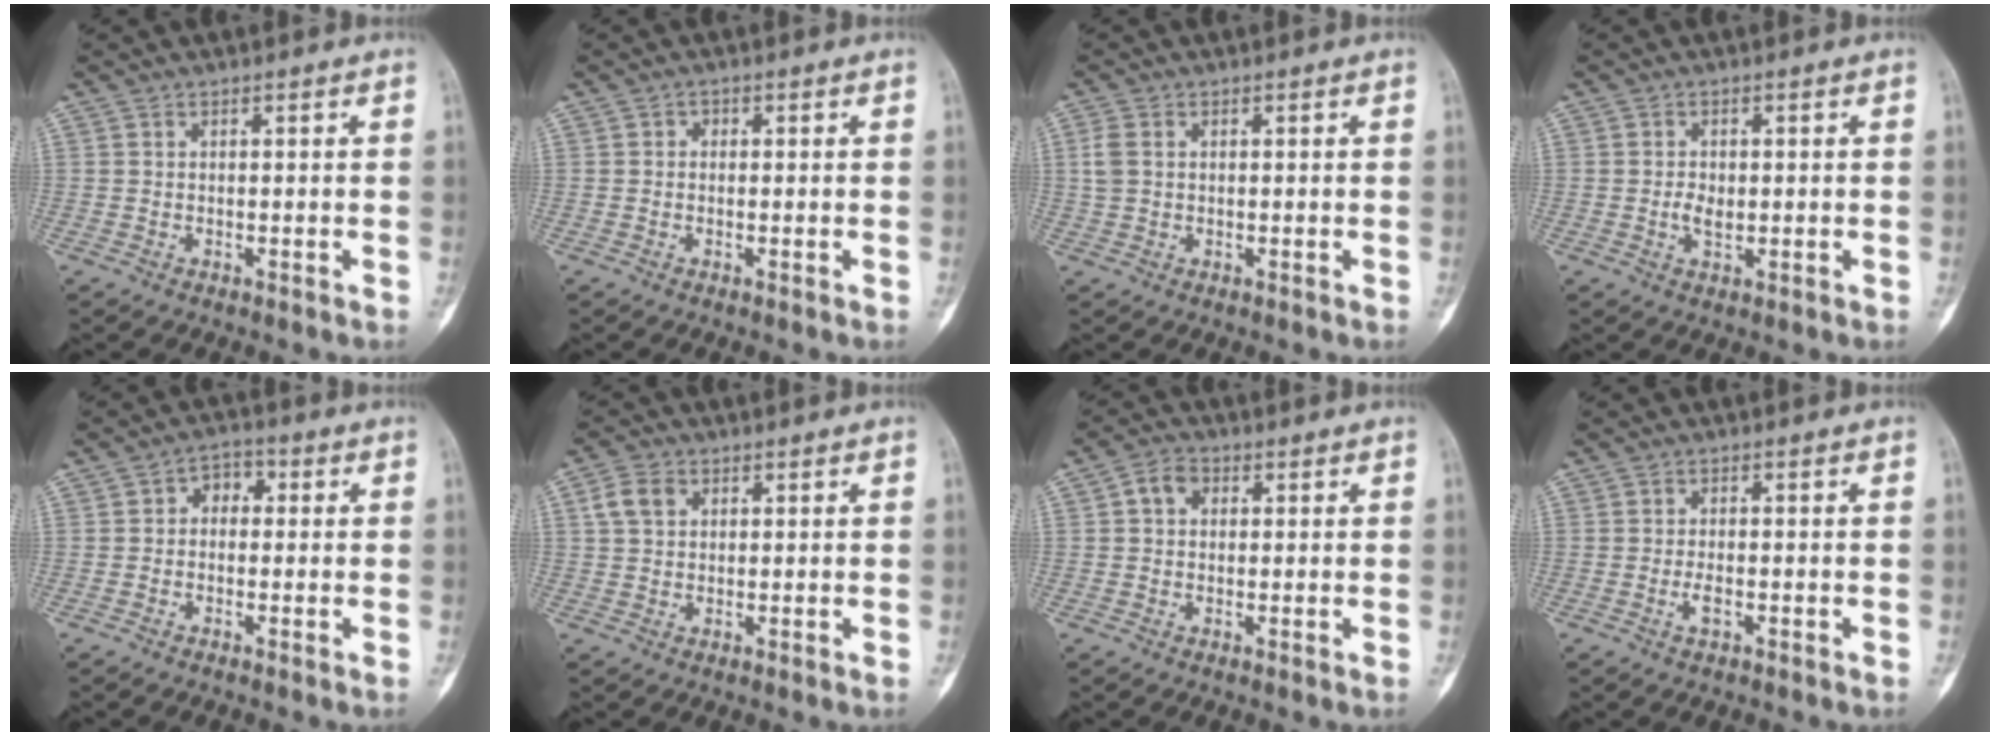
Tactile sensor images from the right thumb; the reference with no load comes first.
{"total": 0.9, "force": [0.0, 0.8, 0.4], "torque": [0.003, 0.004, -0.006]}
{"total": 2.9, "force": [0.5, 2.0, 2.0], "torque": [-0.054, 0.006, 0.010]}
{"total": 2.6, "force": [-0.2, 1.7, 2.0], "torque": [-0.032, 0.000, -0.003]}
{"total": 3.9, "force": [0.2, 3.0, 2.5], "torque": [-0.012, 0.015, -0.012]}
{"total": 4.3, "force": [1.4, 3.3, 2.5], "torque": [-0.044, 0.006, 0.025]}
{"total": 3.7, "force": [0.8, 2.9, 2.1], "torque": [-0.028, 0.011, 0.009]}
{"total": 2.1, "force": [-0.8, 0.9, 1.7], "torque": [-0.031, 0.002, -0.016]}